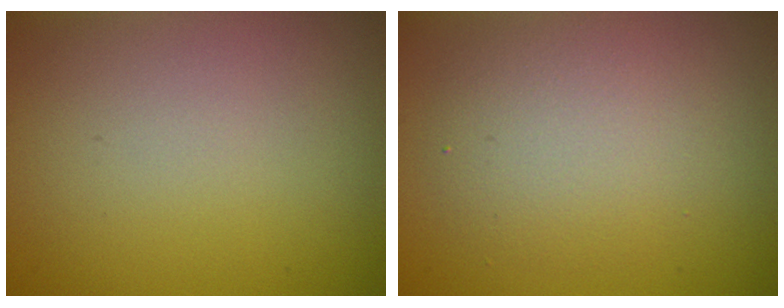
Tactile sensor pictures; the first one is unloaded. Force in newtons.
{"total": 3.5, "press": 3.5, "slide": 0.2}